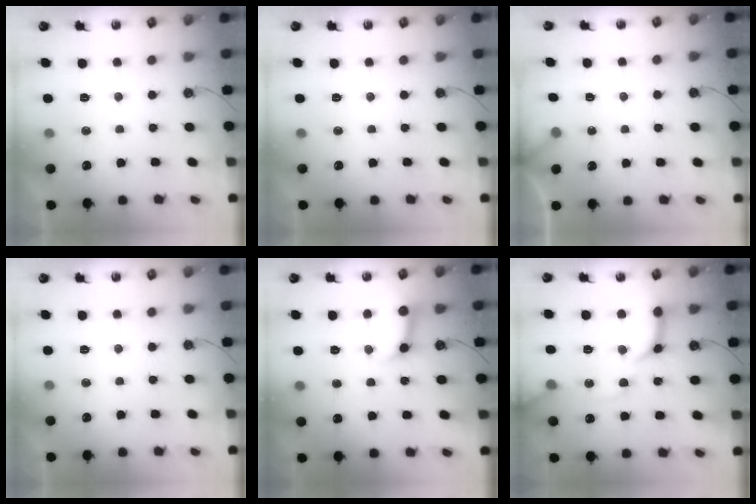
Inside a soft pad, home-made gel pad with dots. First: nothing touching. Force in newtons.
{"total": 0.0}
{"total": 2.5, "press": 2.5, "slide": 0.1}
{"total": 0.0}
{"total": 10.8, "press": 10.8, "slide": 1.3}
{"total": 16.3, "press": 16.2, "slide": 1.8}